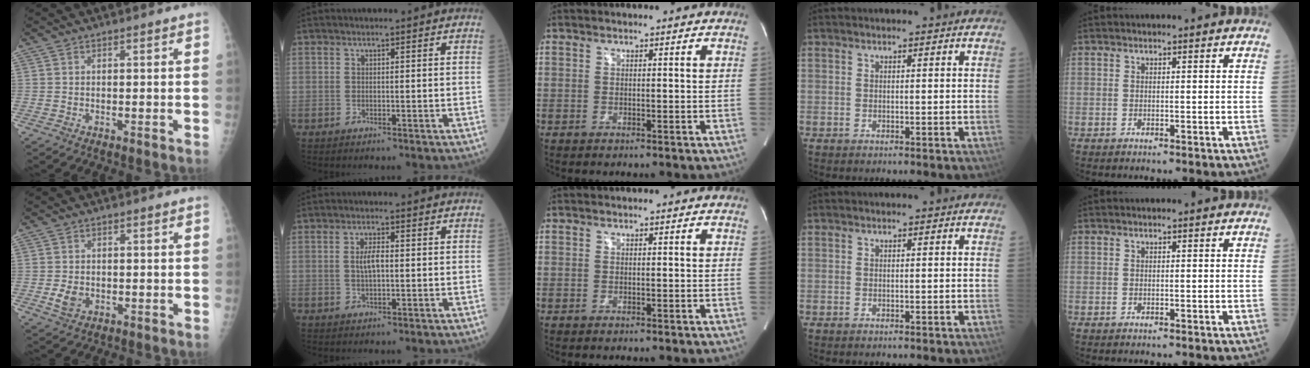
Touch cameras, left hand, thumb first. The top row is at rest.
{"thumb": {"total": 3.1, "force": [-0.6, 2.3, 1.9], "torque": [-0.034, -0.001, -0.006]}, "index": {"total": 3.0, "force": [0.2, 0.9, 2.8], "torque": [-0.059, 0.002, 0.004]}}